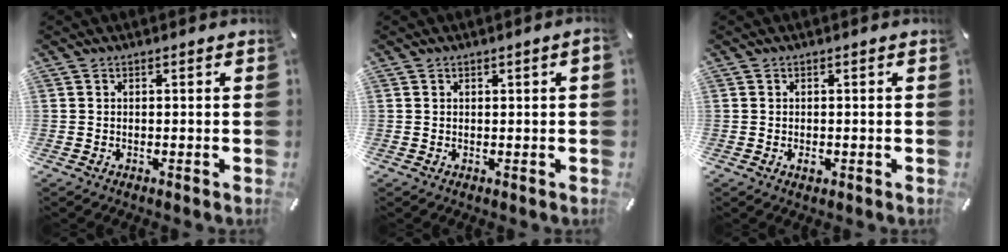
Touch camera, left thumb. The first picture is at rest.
{"total": 0.7, "force": [0.3, 0.3, 0.6], "torque": [-0.009, 0.003, 0.005]}
{"total": 1.5, "force": [-0.3, 1.2, 0.8], "torque": [-0.008, 0.000, -0.006]}